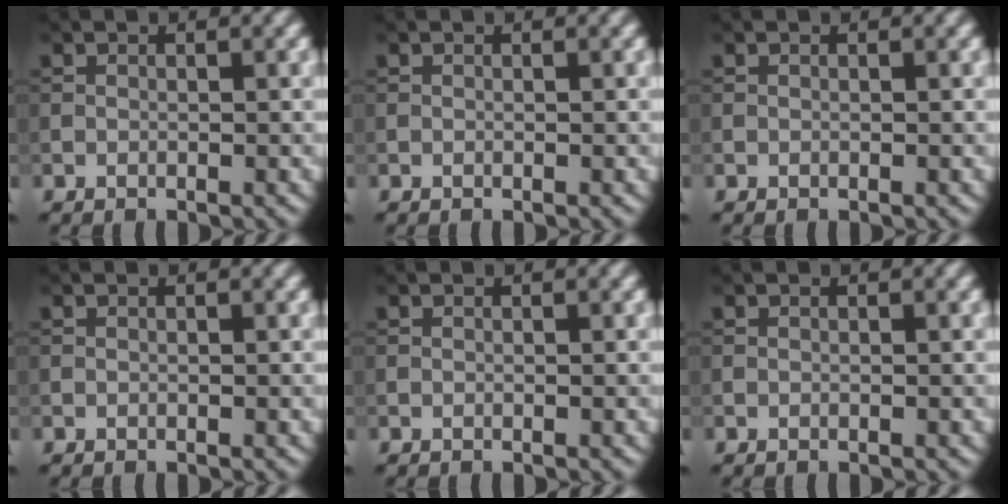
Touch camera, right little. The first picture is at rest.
{"total": 0.0}
{"total": 0.0}
{"total": 0.0}
{"total": 0.0}
{"total": 0.0}